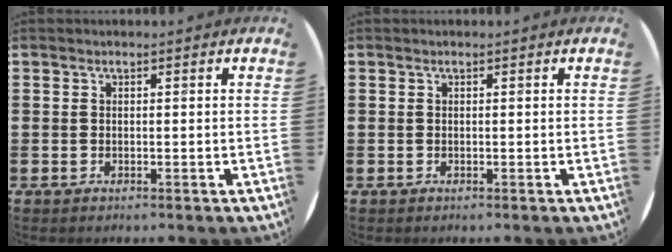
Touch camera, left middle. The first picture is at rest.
{"total": 0.0}